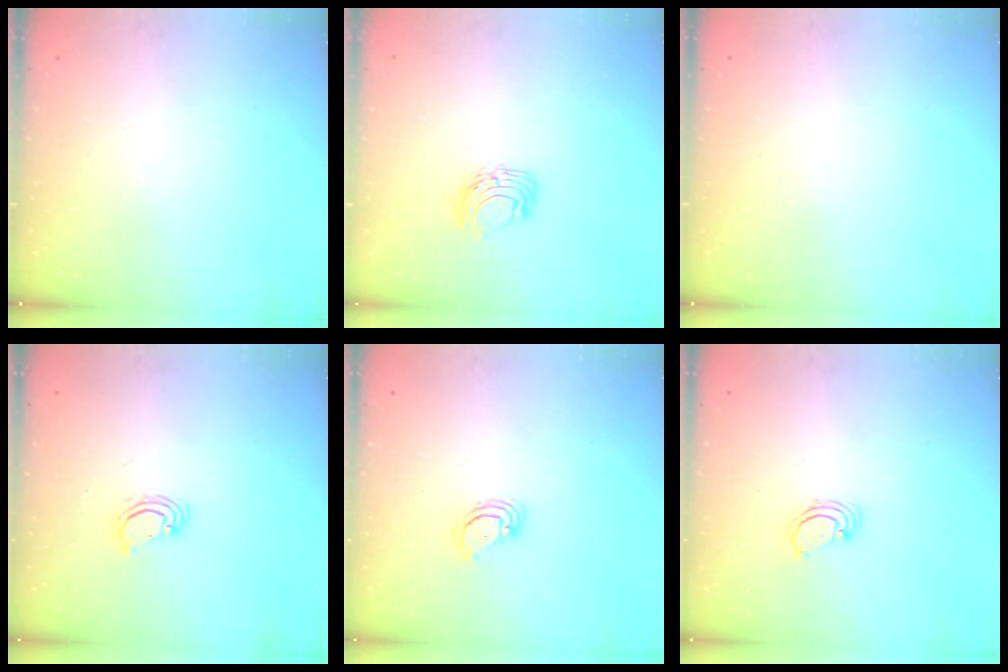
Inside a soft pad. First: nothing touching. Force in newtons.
{"total": 6.9, "press": 6.9, "slide": 0.6}
{"total": 0.0}
{"total": 3.3, "press": 3.3, "slide": 0.2}
{"total": 2.9, "press": 2.9, "slide": 0.2}
{"total": 2.8, "press": 2.8, "slide": 0.2}